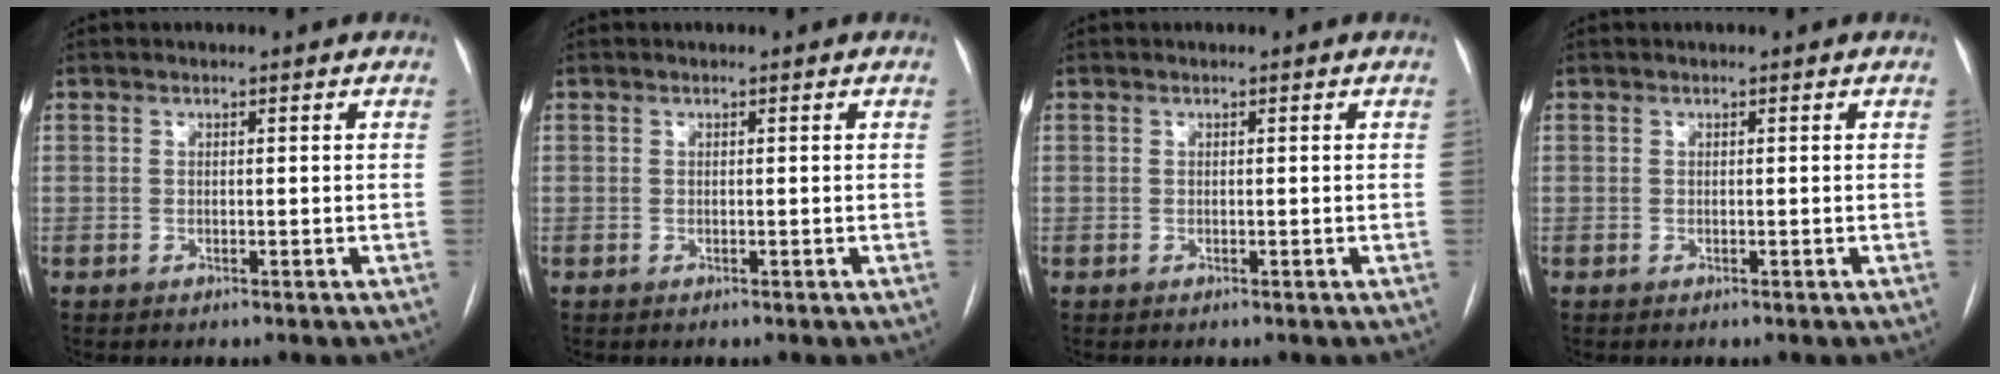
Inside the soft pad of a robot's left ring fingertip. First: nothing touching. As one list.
[{"total": 0.0}, {"total": 0.0}, {"total": 0.0}]